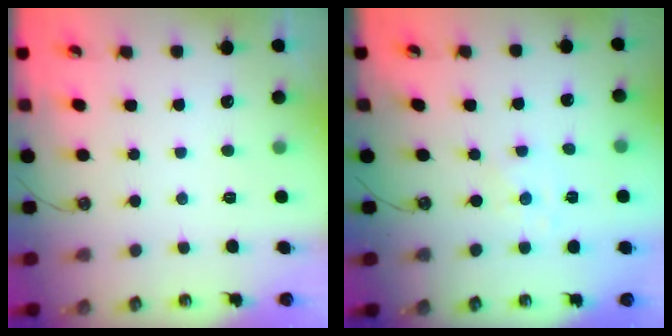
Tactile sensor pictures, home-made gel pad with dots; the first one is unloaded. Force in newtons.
{"total": 1.1, "press": 1.1, "slide": 0.2}